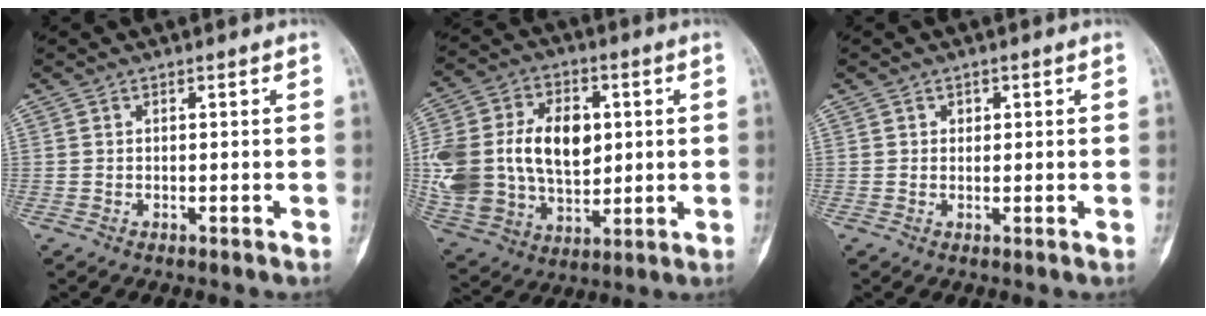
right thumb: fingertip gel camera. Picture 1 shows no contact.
{"total": 25.1, "force": [2.7, 17.3, 18.0], "torque": [-0.369, 0.009, 0.068]}
{"total": 1.1, "force": [0.4, 1.0, 0.3], "torque": [0.009, 0.001, 0.004]}